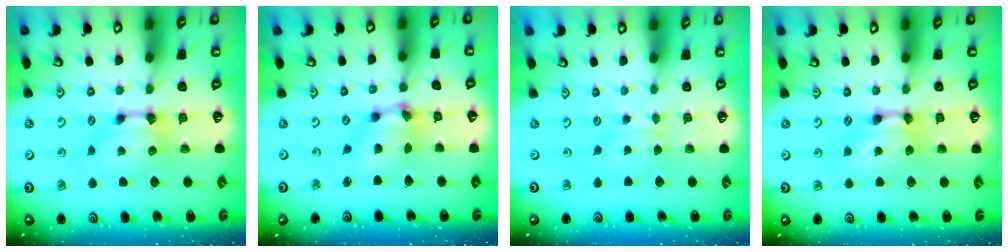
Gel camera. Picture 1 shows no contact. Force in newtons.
{"total": 6.4, "press": 6.1, "slide": 1.9}
{"total": 2.1, "press": 2.0, "slide": 0.4}
{"total": 1.5, "press": 1.5, "slide": 0.1}